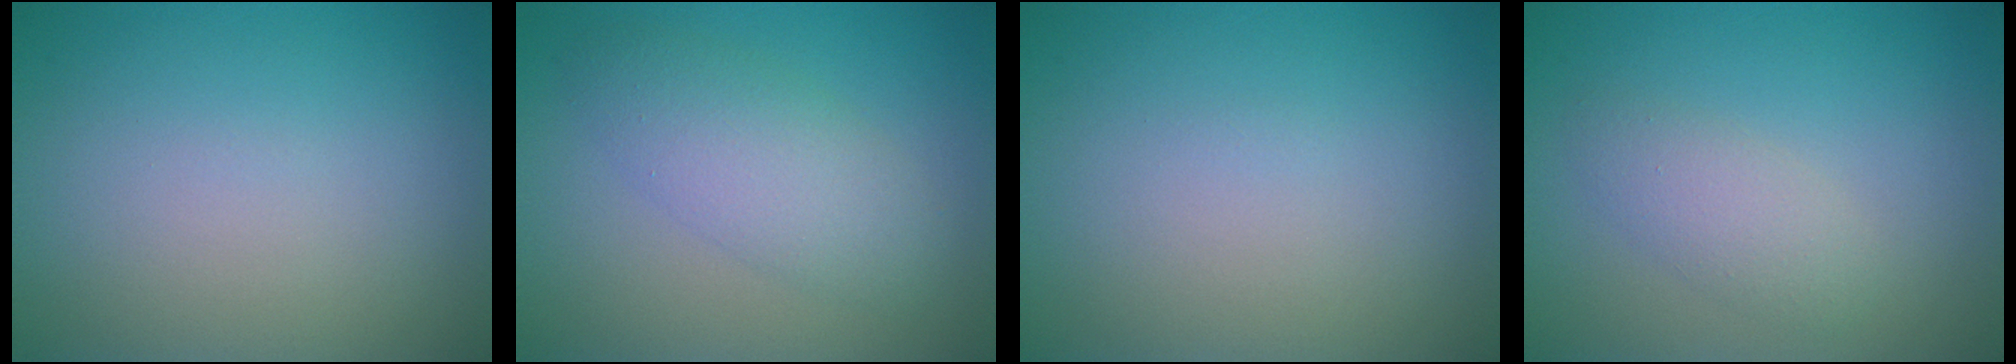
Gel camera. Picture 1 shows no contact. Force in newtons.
{"total": 4.0, "press": 4.0, "slide": 0.2}
{"total": 0.0}
{"total": 2.3, "press": 2.3, "slide": 0.1}